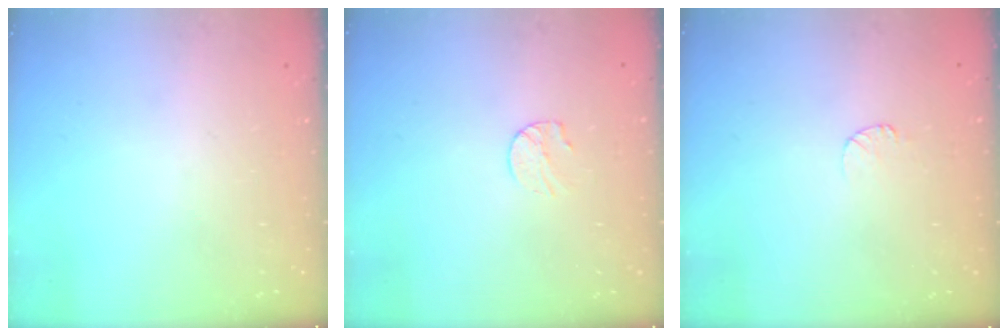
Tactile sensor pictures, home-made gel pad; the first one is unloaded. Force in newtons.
{"total": 6.5, "press": 6.4, "slide": 0.6}
{"total": 3.6, "press": 3.6, "slide": 0.4}